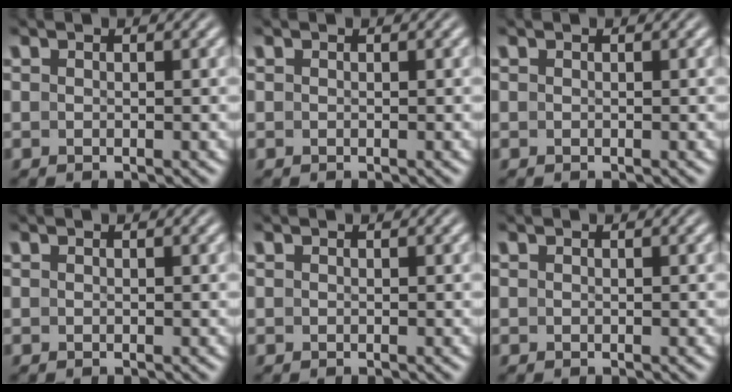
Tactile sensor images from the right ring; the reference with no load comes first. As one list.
[{"total": 0.0}, {"total": 0.0}, {"total": 0.0}, {"total": 0.0}, {"total": 0.0}]